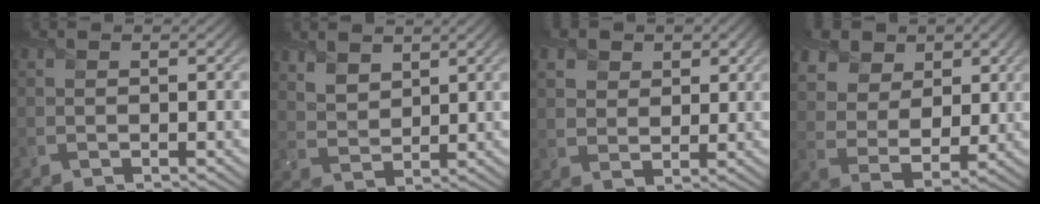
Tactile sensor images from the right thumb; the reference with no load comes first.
{"total": 4.7, "force": [3.4, 2.4, 2.1], "torque": [-0.056, -0.015, 0.080]}
{"total": 5.0, "force": [2.5, 3.5, 2.4], "torque": [-0.066, -0.003, 0.044]}
{"total": 9.3, "force": [5.1, 5.9, 5.0], "torque": [-0.133, 0.001, 0.091]}